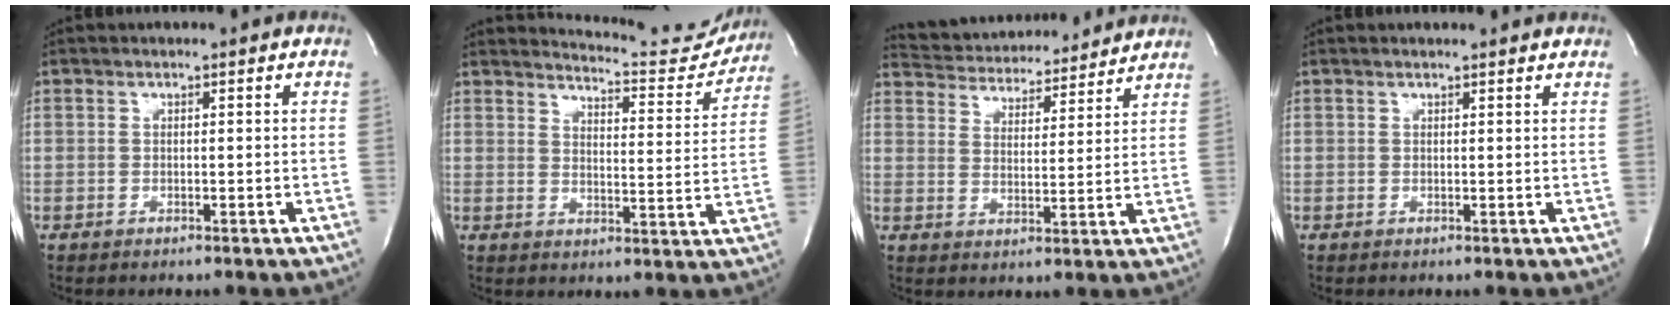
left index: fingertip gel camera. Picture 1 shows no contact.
{"total": 9.2, "force": [9.1, 1.1, 0.1], "torque": [0.006, -0.038, 0.100]}
{"total": 15.5, "force": [14.6, 3.4, 3.8], "torque": [-0.063, 0.017, 0.210]}
{"total": 2.9, "force": [2.7, 0.3, 0.9], "torque": [-0.014, 0.010, 0.023]}